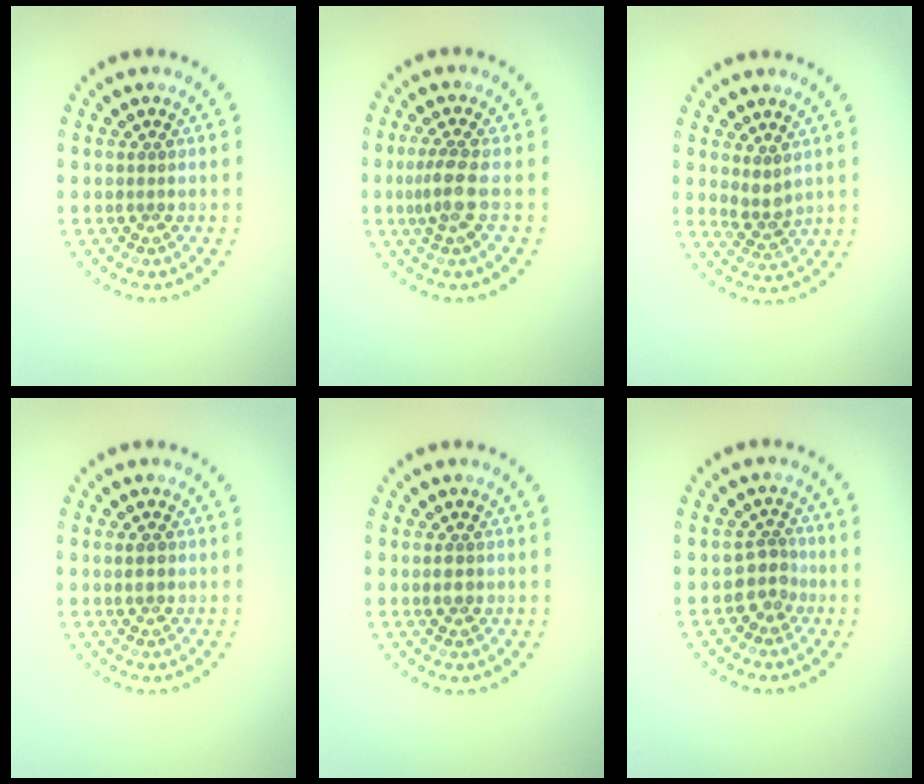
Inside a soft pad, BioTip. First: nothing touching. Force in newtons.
{"total": 2.7, "press": 2.2, "slide": 1.5}
{"total": 1.8, "press": 1.5, "slide": 1.0}
{"total": 1.2, "press": 1.1, "slide": 0.2}
{"total": 1.4, "press": 1.4, "slide": 0.0}
{"total": 2.2, "press": 1.7, "slide": 1.4}